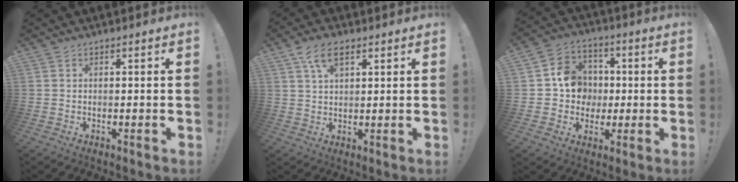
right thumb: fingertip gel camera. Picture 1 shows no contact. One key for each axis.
{"total": 7.2, "fx": 3.7, "fy": 3.7, "fz": 4.9, "tx": -0.085, "ty": -0.004, "tz": 0.070}
{"total": 11.5, "fx": 0.3, "fy": 10.7, "fz": 4.1, "tx": -0.051, "ty": 0.014, "tz": 0.019}